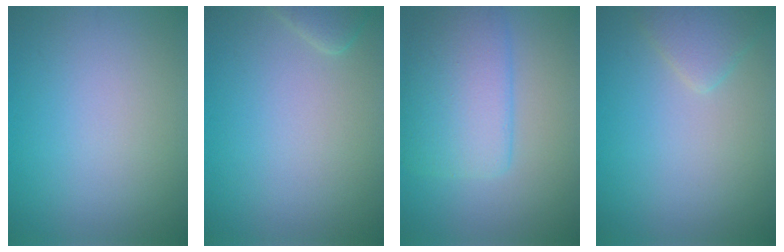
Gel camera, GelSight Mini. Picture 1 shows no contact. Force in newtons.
{"total": 1.6, "press": 1.6, "slide": 0.2}
{"total": 6.3, "press": 6.3, "slide": 0.3}
{"total": 2.1, "press": 2.1, "slide": 0.1}